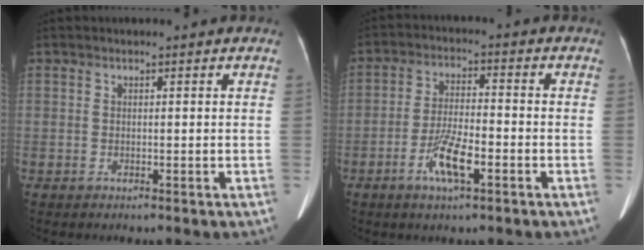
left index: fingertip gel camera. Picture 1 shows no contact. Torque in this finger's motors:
{"motor_torque": [0.98, 0.57, 0.13, 0.06]}